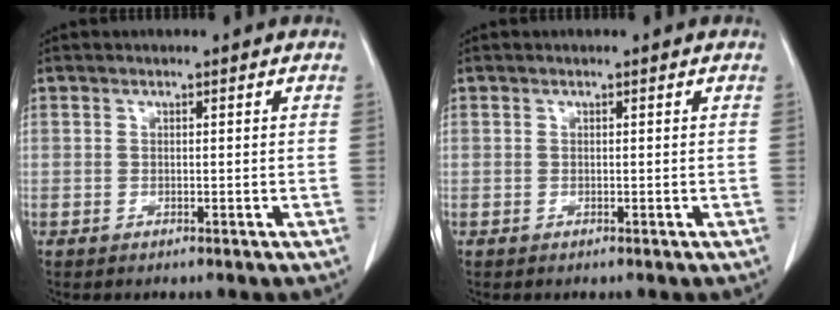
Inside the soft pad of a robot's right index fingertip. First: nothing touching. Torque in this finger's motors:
{"motor_torque": [0.00, 0.00, 0.00, 0.00]}